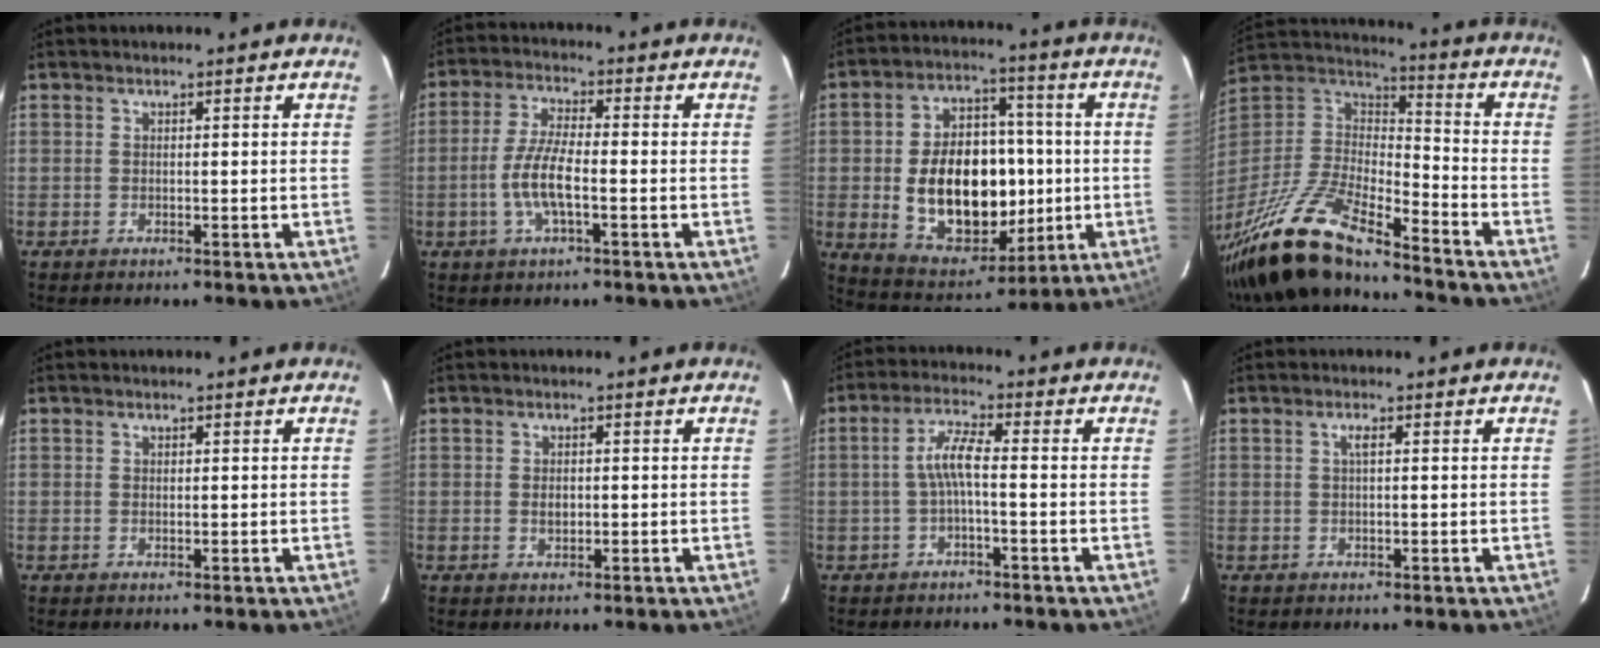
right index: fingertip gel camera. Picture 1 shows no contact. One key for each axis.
{"total": 7.4, "fx": -2.1, "fy": 1.8, "fz": 6.9, "tx": -0.146, "ty": 0.001, "tz": -0.042}
{"total": 20.0, "fx": -1.7, "fy": 13.2, "fz": 14.9, "tx": -0.281, "ty": 0.020, "tz": 0.001}
{"total": 21.5, "fx": -16.6, "fy": 5.2, "fz": 12.6, "tx": -0.266, "ty": -0.034, "tz": -0.307}
{"total": 0.0}
{"total": 1.7, "fx": 0.0, "fy": 1.2, "fz": 1.1, "tx": -0.019, "ty": 0.001, "tz": 0.000}
{"total": 4.4, "fx": -1.0, "fy": 0.5, "fz": 4.2, "tx": -0.091, "ty": 0.009, "tz": -0.018}
{"total": 1.2, "fx": 0.3, "fy": 0.1, "fz": 1.2, "tx": -0.022, "ty": 0.003, "tz": 0.003}